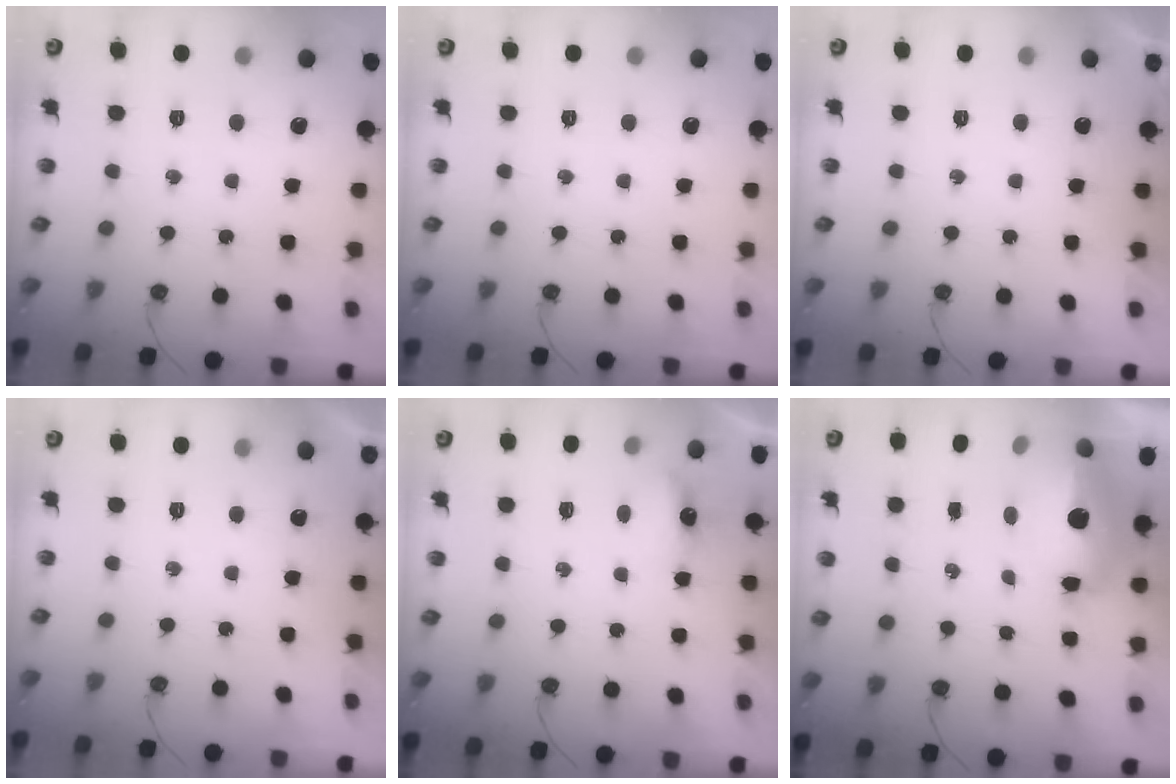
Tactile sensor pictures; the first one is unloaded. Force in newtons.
{"total": 0.0}
{"total": 0.0}
{"total": 0.0}
{"total": 4.5, "press": 4.4, "slide": 0.8}
{"total": 13.7, "press": 13.6, "slide": 1.5}